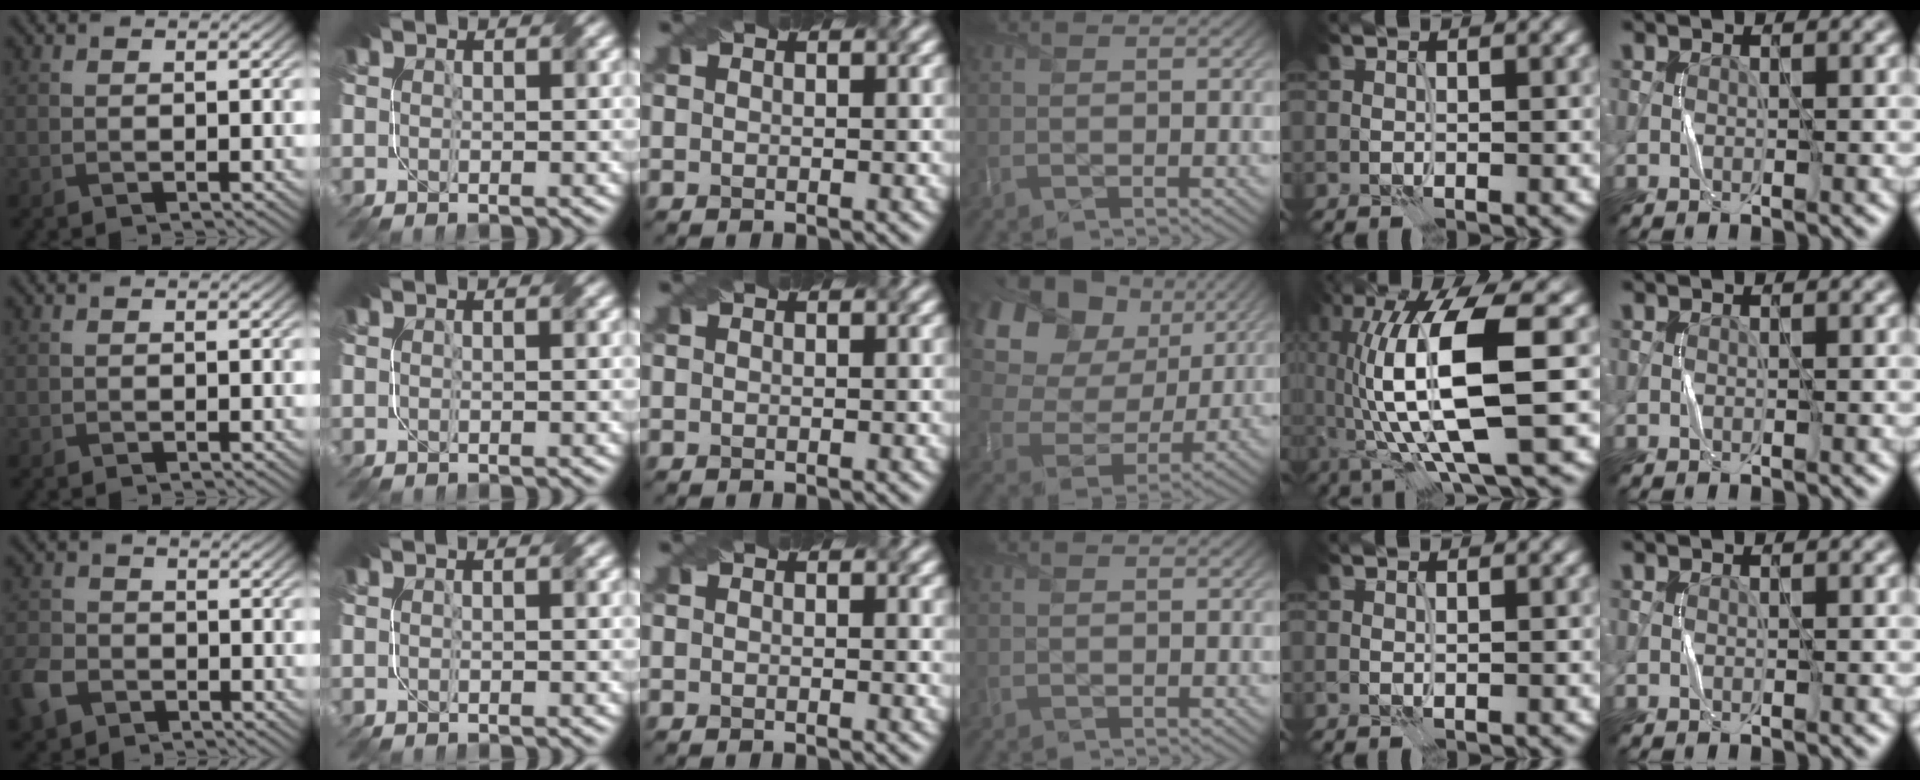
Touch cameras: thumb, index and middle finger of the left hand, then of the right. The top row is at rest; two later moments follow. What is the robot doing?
{"motion": "fold", "object": "napkin"}